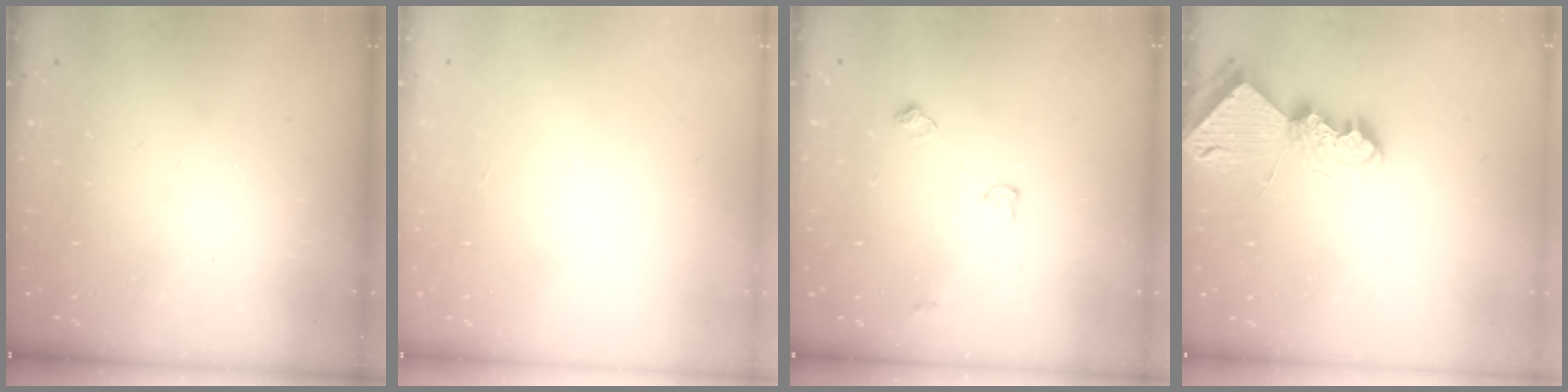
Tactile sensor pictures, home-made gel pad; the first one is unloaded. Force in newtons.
{"total": 0.0}
{"total": 8.4, "press": 8.4, "slide": 0.8}
{"total": 8.3, "press": 8.3, "slide": 0.3}